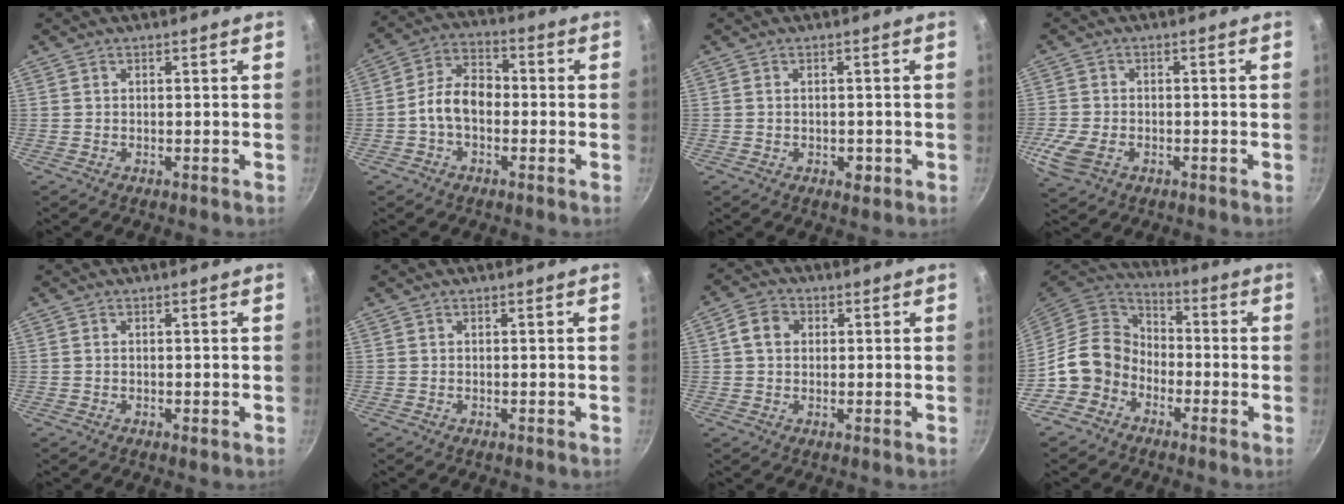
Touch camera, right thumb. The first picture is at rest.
{"total": 8.3, "force": [-1.6, 5.6, 6.0], "torque": [-0.080, 0.035, -0.043]}
{"total": 2.1, "force": [-0.6, 1.3, 1.5], "torque": [-0.018, -0.001, -0.008]}
{"total": 7.0, "force": [-2.4, 4.6, 4.7], "torque": [-0.109, -0.002, -0.047]}
{"total": 0.6, "force": [-0.1, 0.3, 0.5], "torque": [-0.006, -0.001, -0.001]}
{"total": 0.0}
{"total": 5.0, "force": [1.0, 4.0, 2.7], "torque": [-0.035, 0.009, 0.009]}
{"total": 11.0, "force": [-4.3, 9.1, 4.5], "torque": [-0.033, 0.048, -0.095]}